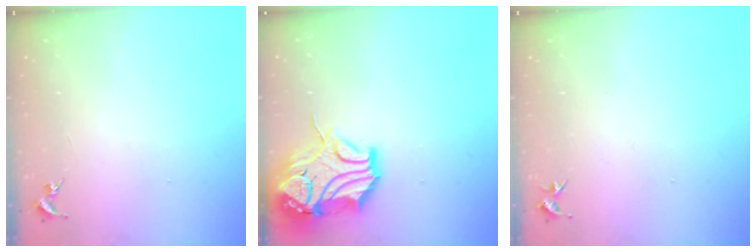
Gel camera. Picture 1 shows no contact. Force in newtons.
{"total": 17.2, "press": 17.1, "slide": 2.0}
{"total": 3.3, "press": 3.3, "slide": 0.4}